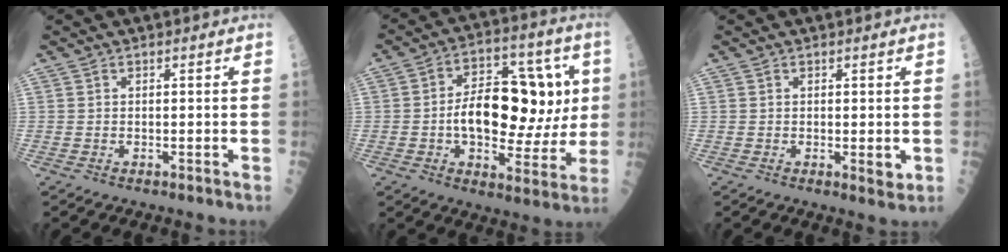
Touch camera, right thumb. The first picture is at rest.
{"total": 19.7, "force": [0.9, 11.1, 16.2], "torque": [-0.204, 0.027, 0.018]}
{"total": 1.9, "force": [-0.1, 0.7, 1.8], "torque": [-0.022, -0.005, -0.001]}